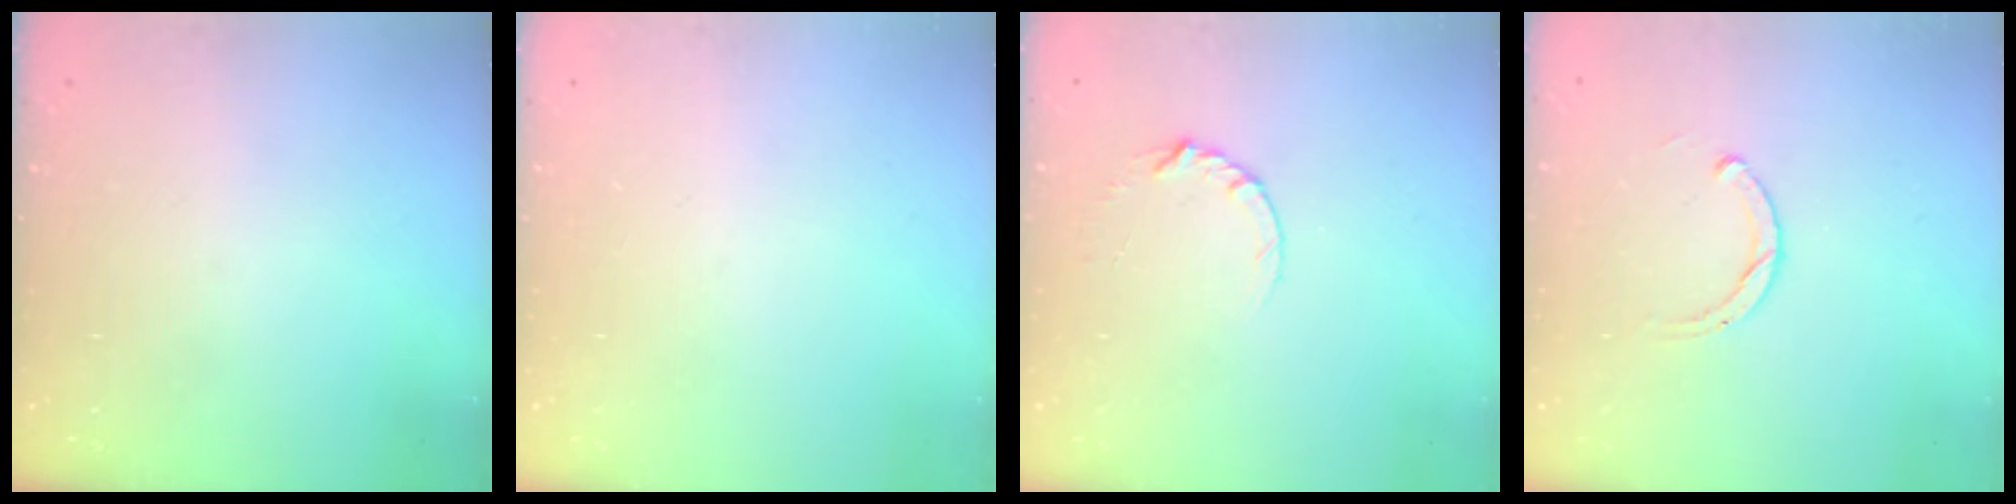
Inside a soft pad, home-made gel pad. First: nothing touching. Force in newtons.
{"total": 0.0}
{"total": 3.7, "press": 3.7, "slide": 0.5}
{"total": 1.8, "press": 1.8, "slide": 0.2}